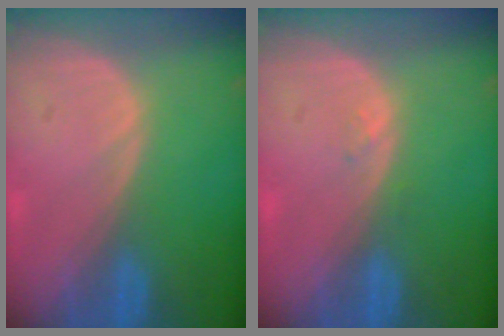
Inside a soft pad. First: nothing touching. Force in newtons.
{"total": 0.9, "press": 0.8, "slide": 0.4}